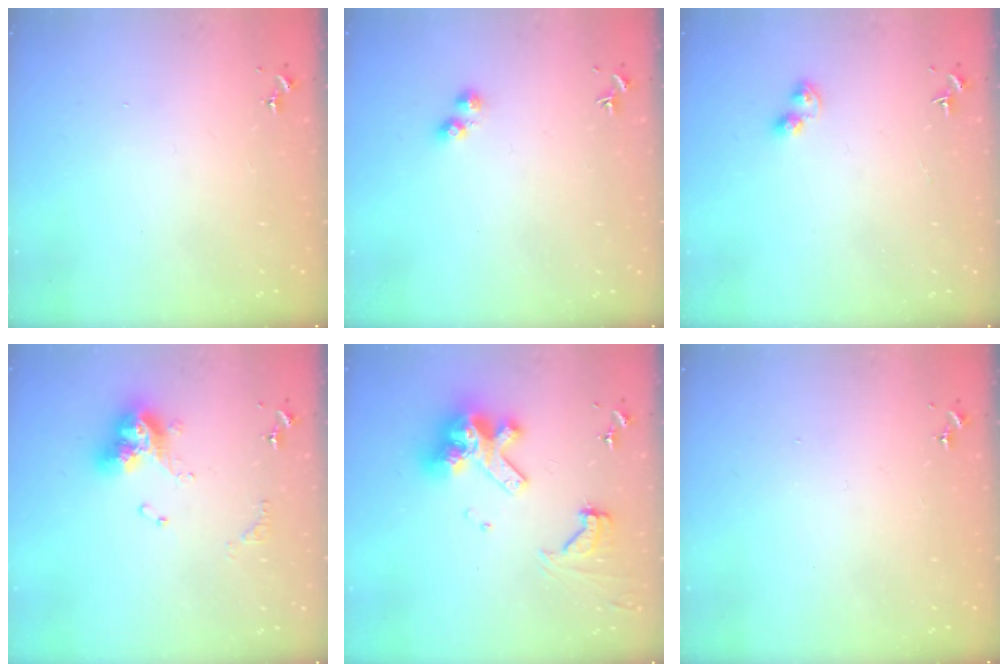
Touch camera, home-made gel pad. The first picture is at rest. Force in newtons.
{"total": 2.8, "press": 2.8, "slide": 0.5}
{"total": 3.5, "press": 3.5, "slide": 0.4}
{"total": 13.2, "press": 13.2, "slide": 0.8}
{"total": 16.9, "press": 16.8, "slide": 1.8}
{"total": 0.0}